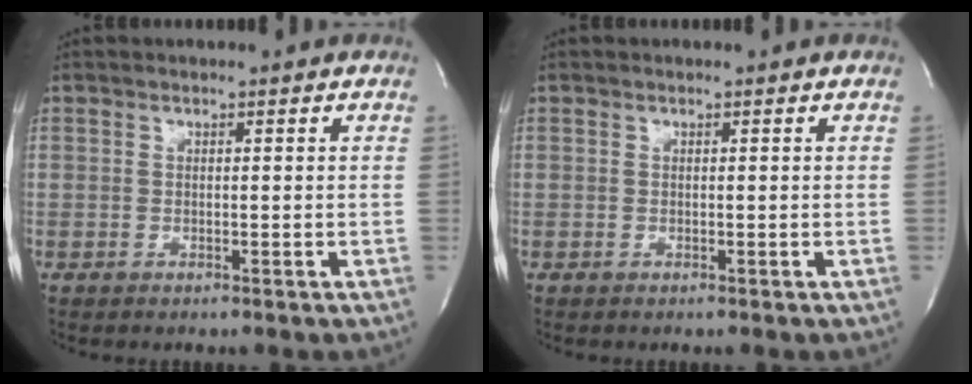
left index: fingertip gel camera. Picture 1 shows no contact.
{"total": 0.0}